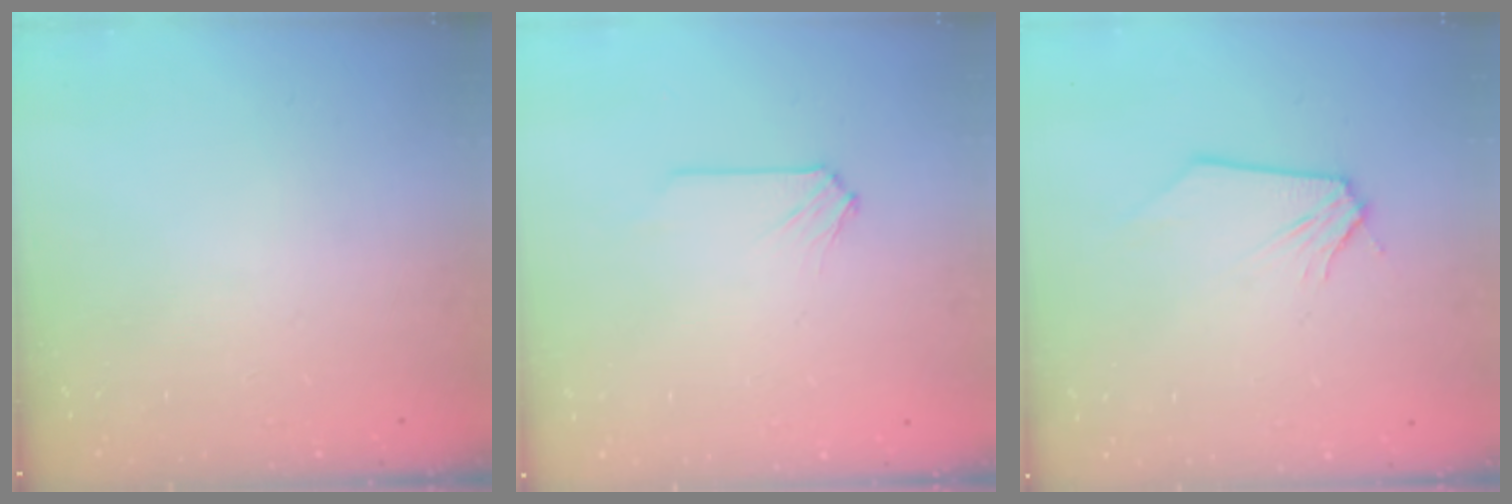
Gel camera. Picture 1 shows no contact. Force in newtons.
{"total": 0.0}
{"total": 0.0}